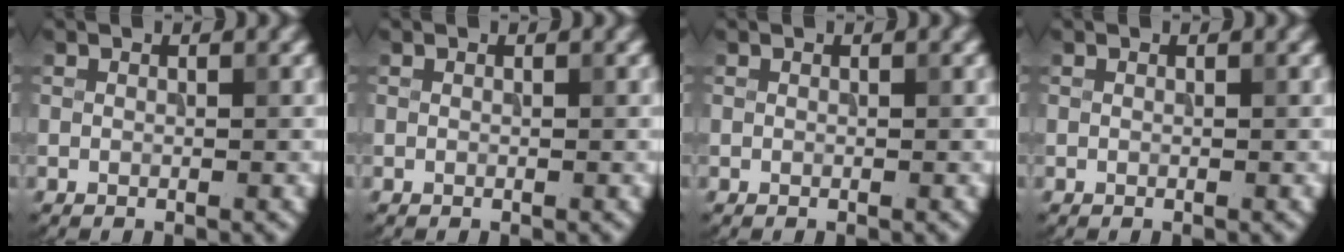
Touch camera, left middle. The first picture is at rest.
{"total": 0.0}
{"total": 0.0}
{"total": 0.0}